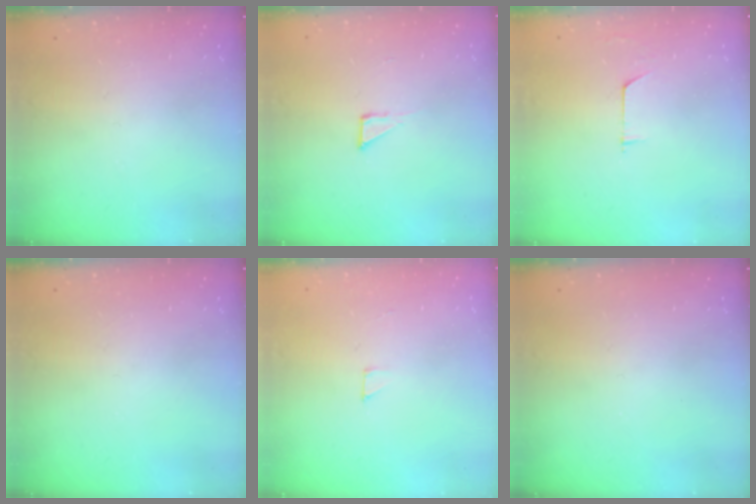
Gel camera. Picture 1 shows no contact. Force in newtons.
{"total": 2.8, "press": 2.8, "slide": 0.2}
{"total": 3.7, "press": 3.6, "slide": 0.4}
{"total": 0.0}
{"total": 2.0, "press": 2.0, "slide": 0.0}
{"total": 0.0}